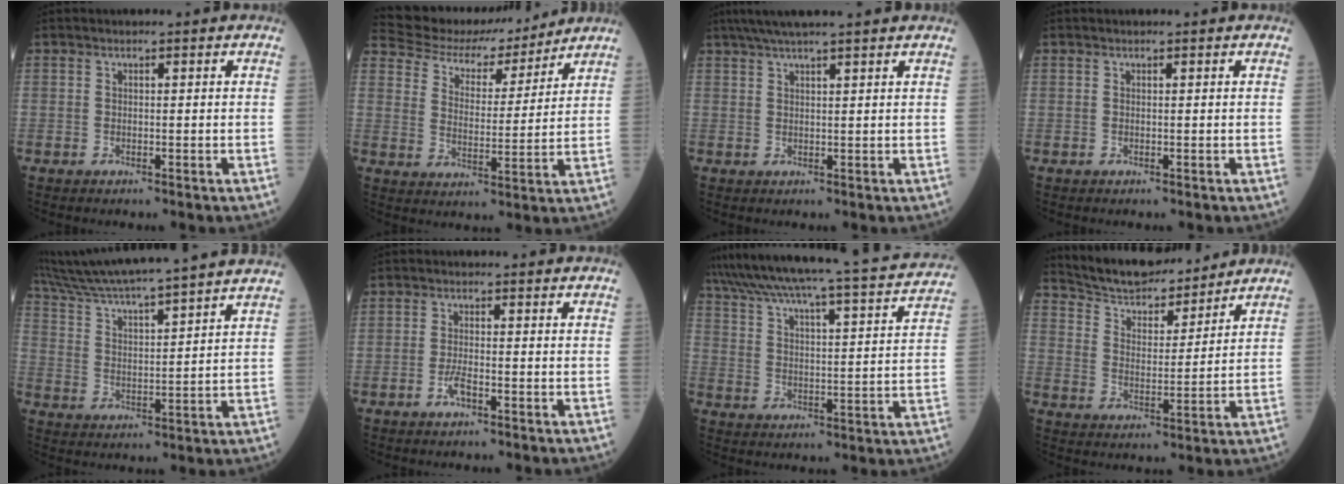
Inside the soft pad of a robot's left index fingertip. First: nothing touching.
{"total": 13.0, "force": [12.2, 3.8, 2.5], "torque": [-0.045, 0.014, 0.188]}
{"total": 9.0, "force": [7.4, -0.4, 5.0], "torque": [-0.078, 0.037, 0.105]}
{"total": 0.0}
{"total": 20.2, "force": [18.1, -0.6, 8.8], "torque": [-0.163, 0.006, 0.278]}
{"total": 2.1, "force": [-1.1, 0.4, 1.7], "torque": [-0.040, -0.001, -0.023]}
{"total": 25.3, "force": [22.8, 0.9, 10.8], "torque": [-0.186, -0.019, 0.310]}
{"total": 12.4, "force": [11.7, 2.6, 3.1], "torque": [-0.055, 0.009, 0.200]}